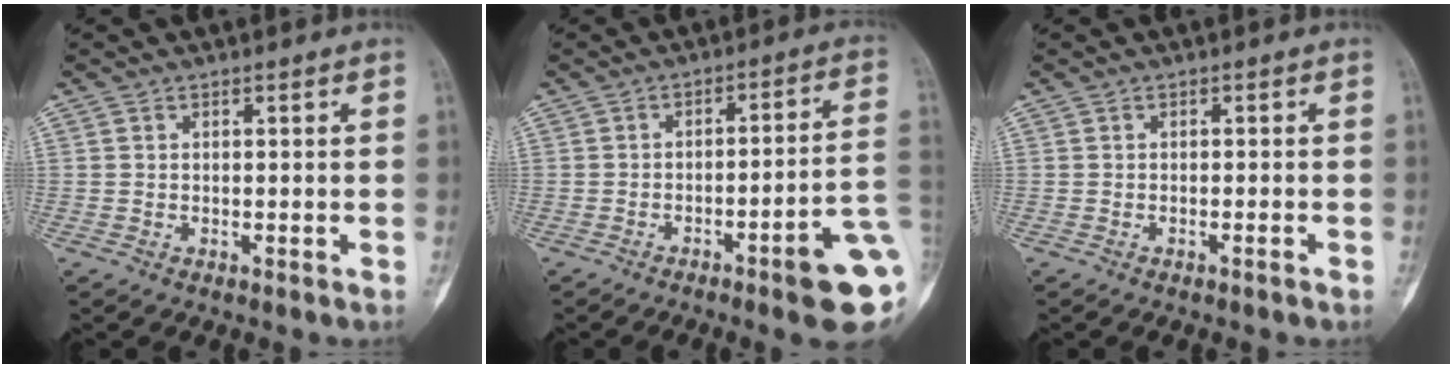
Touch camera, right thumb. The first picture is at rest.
{"total": 13.0, "force": [-5.0, 1.7, 11.9], "torque": [-0.126, 0.031, -0.065]}
{"total": 1.0, "force": [-0.7, 0.0, 0.7], "torque": [-0.016, 0.004, -0.006]}